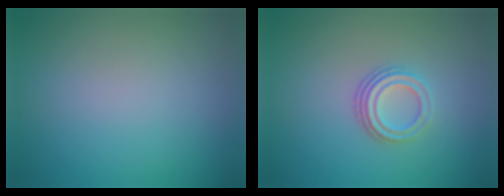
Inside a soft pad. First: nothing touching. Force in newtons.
{"total": 3.0, "press": 2.1, "slide": 2.1}